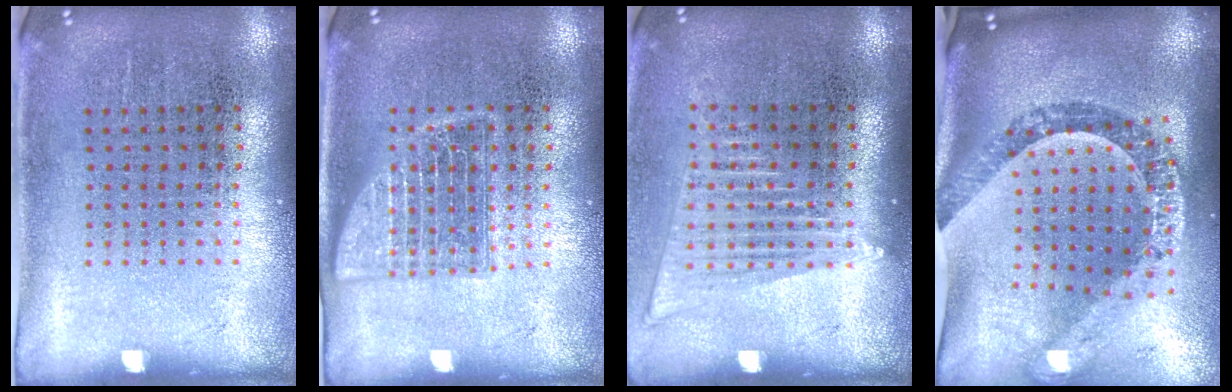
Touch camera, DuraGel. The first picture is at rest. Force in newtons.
{"total": 2.5, "press": 2.5, "slide": 0.4}
{"total": 1.6, "press": 1.4, "slide": 0.7}
{"total": 2.3, "press": 1.9, "slide": 1.3}